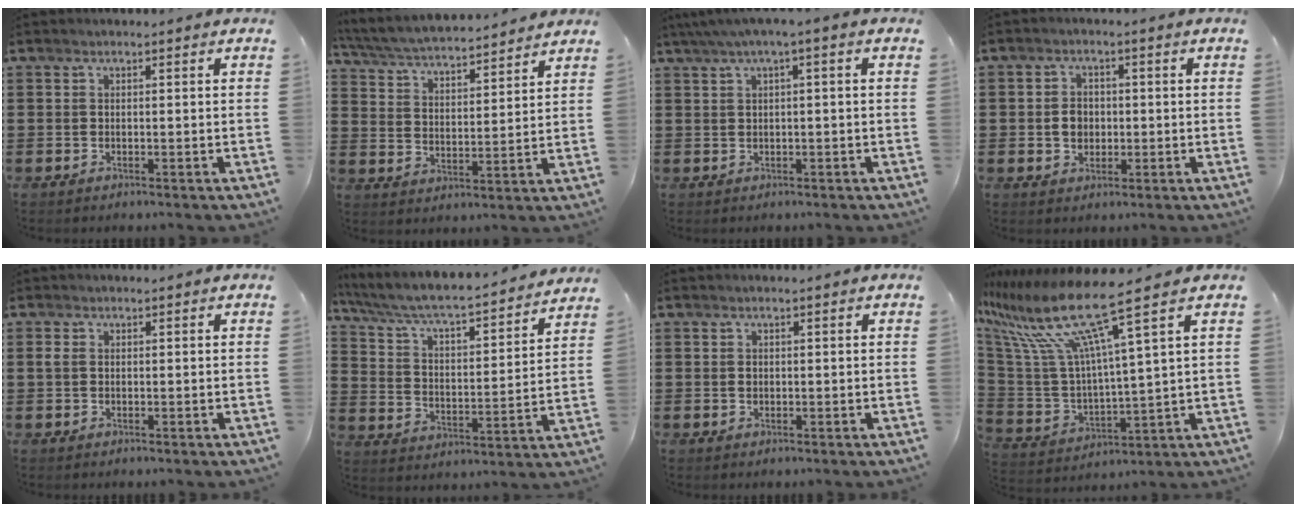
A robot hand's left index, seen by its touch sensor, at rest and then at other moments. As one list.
[{"total": 4.8, "force": [4.7, 0.1, 1.3], "torque": [-0.047, -0.031, 0.076]}, {"total": 2.4, "force": [-0.2, 0.1, 2.3], "torque": [-0.040, -0.001, -0.005]}, {"total": 3.4, "force": [-0.3, 2.7, 2.1], "torque": [-0.039, 0.003, -0.011]}, {"total": 1.3, "force": [0.1, 0.9, 0.9], "torque": [-0.026, 0.003, -0.002]}, {"total": 5.5, "force": [4.9, 0.3, 2.4], "torque": [-0.070, -0.044, 0.074]}, {"total": 0.6, "force": [0.1, 0.5, 0.3], "torque": [-0.009, 0.002, 0.001]}, {"total": 14.0, "force": [9.3, 1.6, 10.4], "torque": [-0.252, -0.055, 0.147]}]